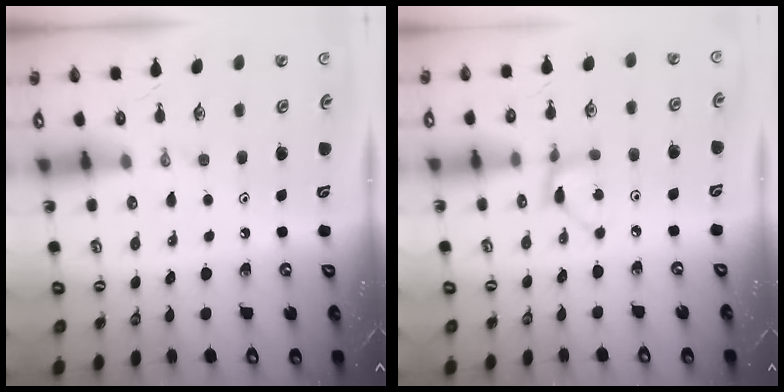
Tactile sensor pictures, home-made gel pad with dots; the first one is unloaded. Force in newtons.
{"total": 2.6, "press": 2.6, "slide": 0.3}